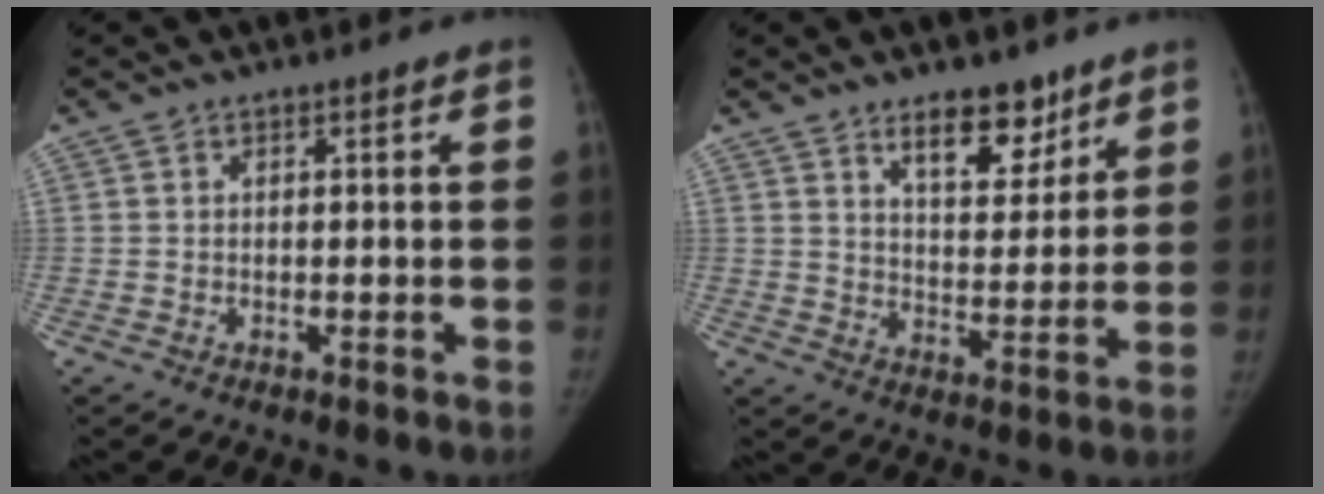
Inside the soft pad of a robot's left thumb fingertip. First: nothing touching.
{"total": 10.1, "force": [6.9, 4.7, 5.7], "torque": [-0.054, -0.048, 0.114]}